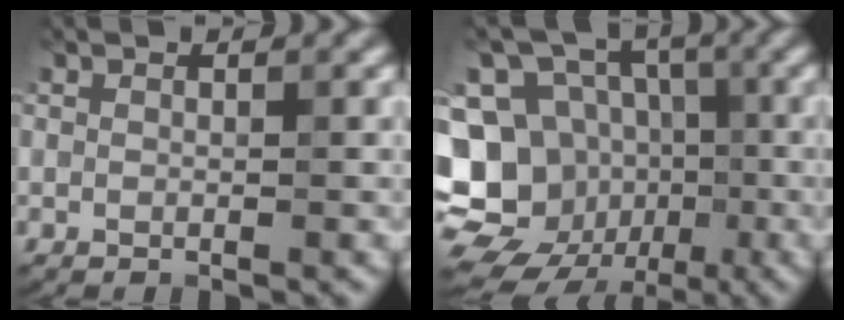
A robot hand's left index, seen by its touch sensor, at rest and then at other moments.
{"total": 17.6, "force": [-4.4, 15.7, 6.4], "torque": [-0.161, 0.000, -0.077]}